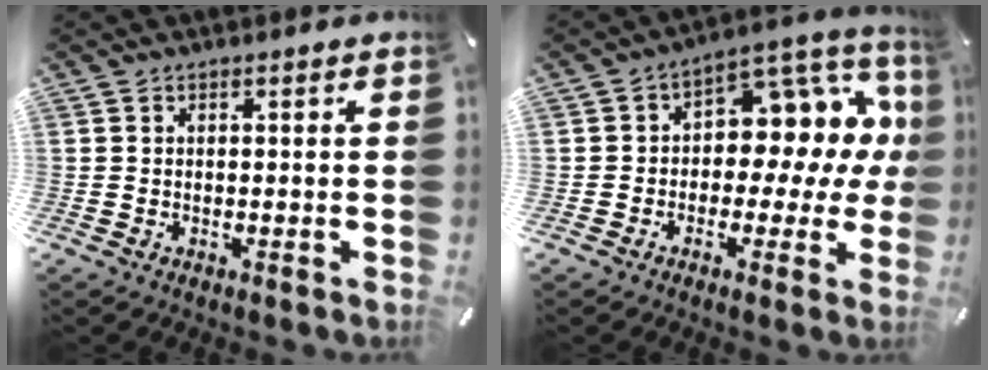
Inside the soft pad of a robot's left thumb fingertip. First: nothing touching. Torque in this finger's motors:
{"motor_torque": [1.99, 1.96, 1.05, -0.67, 0.26]}